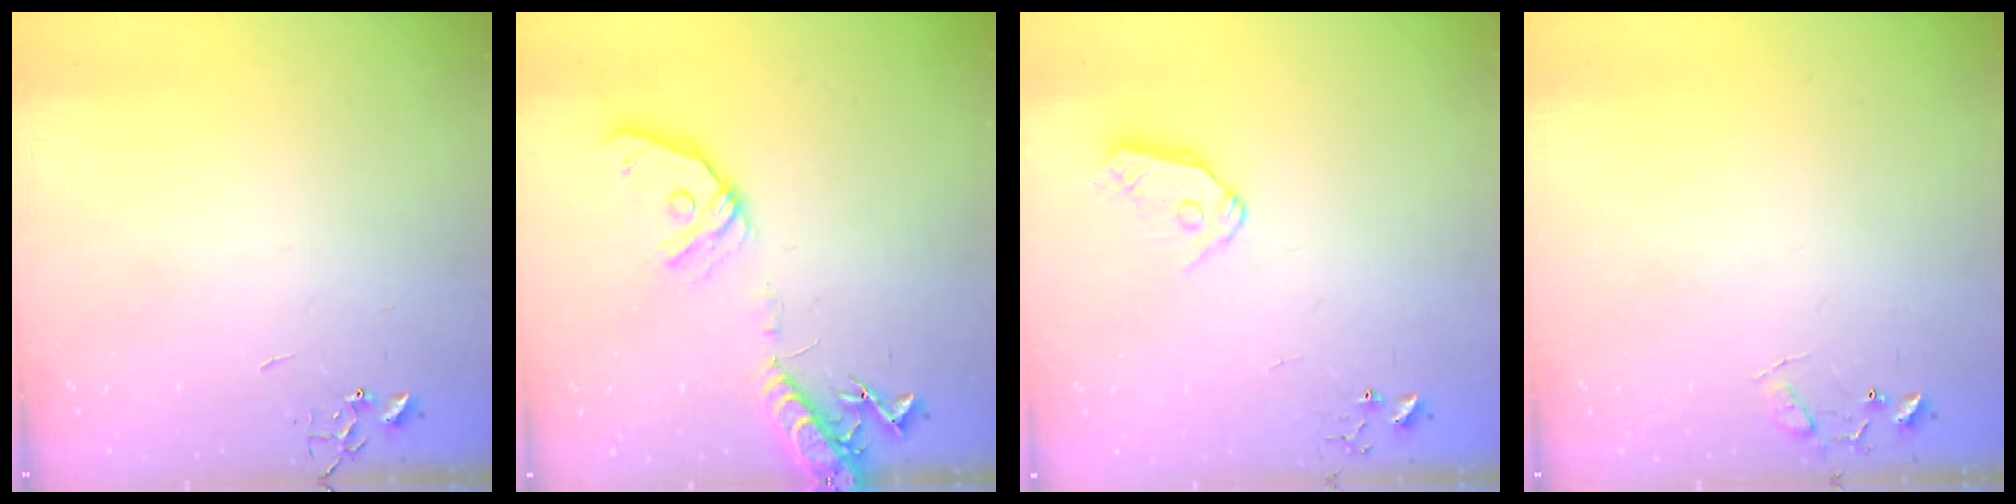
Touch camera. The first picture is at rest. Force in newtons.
{"total": 15.4, "press": 15.2, "slide": 2.8}
{"total": 8.9, "press": 8.9, "slide": 1.0}
{"total": 8.0, "press": 8.0, "slide": 0.5}